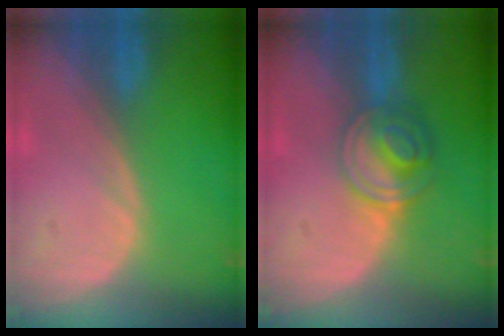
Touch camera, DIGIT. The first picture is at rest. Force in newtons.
{"total": 6.3, "press": 5.5, "slide": 3.1}